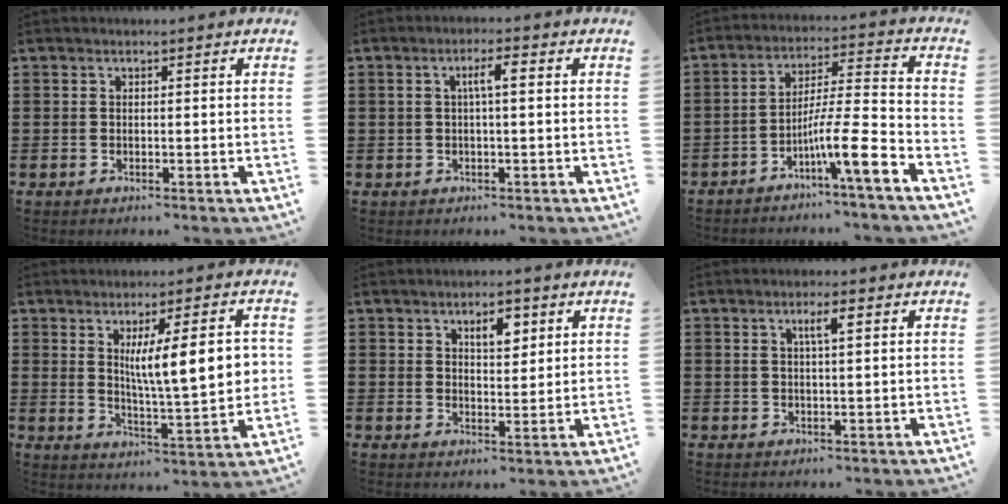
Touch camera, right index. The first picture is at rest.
{"total": 3.1, "force": [0.3, 0.5, 3.1], "torque": [-0.058, 0.005, 0.002]}
{"total": 10.3, "force": [-5.7, 0.6, 8.6], "torque": [-0.150, -0.008, -0.105]}
{"total": 10.6, "force": [2.4, 2.1, 10.1], "torque": [-0.165, -0.003, 0.033]}
{"total": 4.3, "force": [2.2, 1.9, 3.1], "torque": [-0.043, -0.001, 0.033]}
{"total": 2.8, "force": [1.0, 0.5, 2.6], "torque": [-0.052, 0.007, 0.014]}